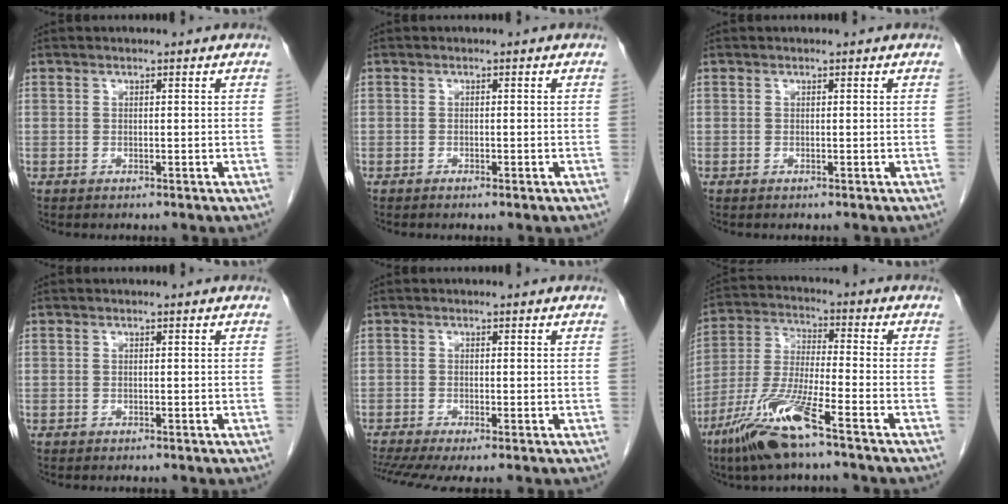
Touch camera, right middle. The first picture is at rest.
{"total": 1.0, "force": [-0.7, 0.1, 0.7], "torque": [-0.015, -0.001, -0.009]}
{"total": 0.0}
{"total": 0.0}
{"total": 5.1, "force": [-3.6, 0.7, 3.5], "torque": [-0.062, -0.009, -0.066]}
{"total": 12.0, "force": [-7.5, 0.4, 9.4], "torque": [-0.202, -0.029, -0.151]}